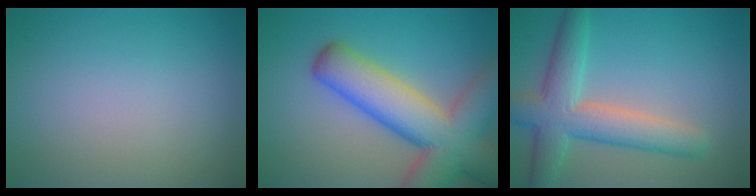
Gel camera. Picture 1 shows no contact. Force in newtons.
{"total": 11.6, "press": 11.6, "slide": 0.7}
{"total": 6.5, "press": 6.5, "slide": 0.3}